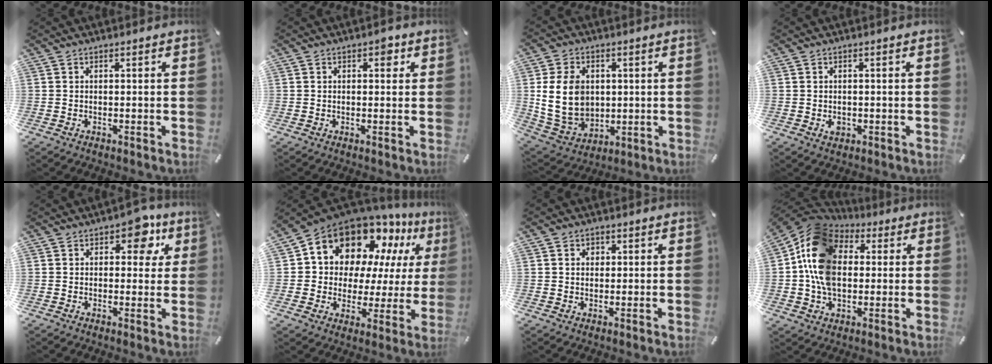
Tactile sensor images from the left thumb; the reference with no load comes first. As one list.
[{"total": 2.5, "force": [0.8, 1.6, 1.8], "torque": [-0.015, -0.001, 0.007]}, {"total": 13.3, "force": [2.0, 10.7, 7.7], "torque": [-0.163, -0.004, 0.038]}, {"total": 1.8, "force": [-0.5, 1.5, 1.0], "torque": [-0.009, 0.000, -0.010]}, {"total": 8.0, "force": [3.7, 4.9, 5.2], "torque": [-0.042, -0.015, 0.053]}, {"total": 15.4, "force": [11.4, 9.4, 4.6], "torque": [-0.097, -0.096, 0.205]}, {"total": 2.4, "force": [0.3, 2.2, 1.0], "torque": [-0.007, 0.001, -0.001]}, {"total": 15.0, "force": [0.4, 12.0, 8.9], "torque": [-0.199, 0.013, 0.003]}]